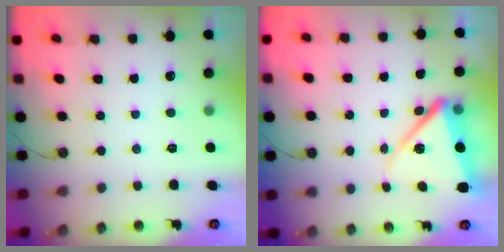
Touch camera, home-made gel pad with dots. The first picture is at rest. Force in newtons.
{"total": 10.4, "press": 10.2, "slide": 1.9}